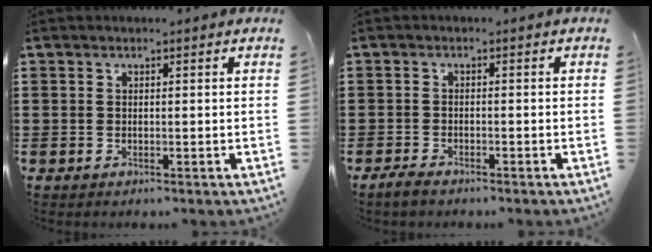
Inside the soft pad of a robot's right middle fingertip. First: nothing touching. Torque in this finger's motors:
{"motor_torque": [2.06, 0.07, 0.11, 0.05]}